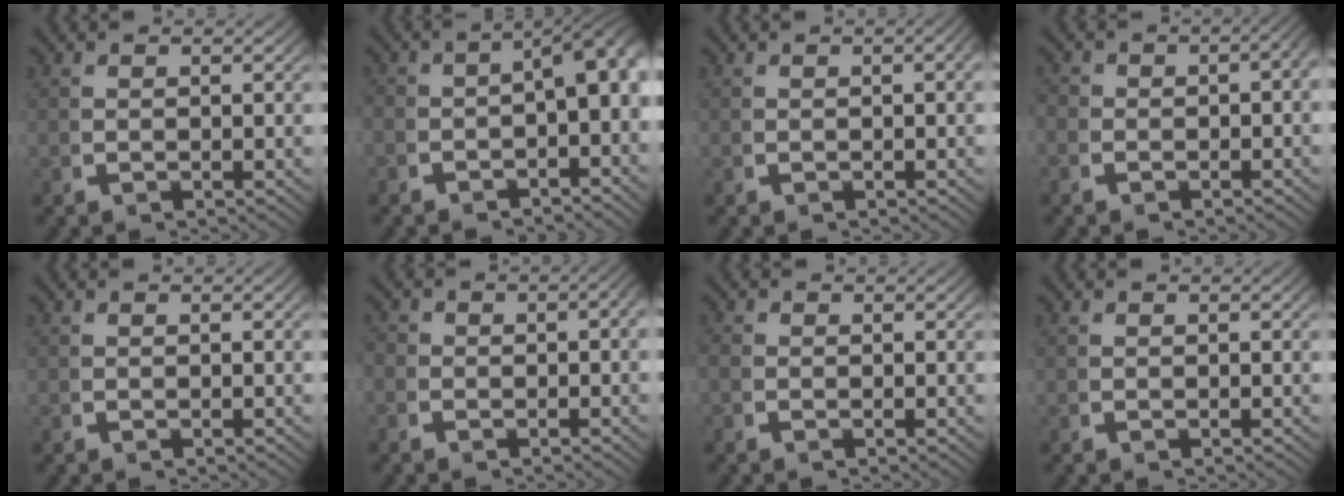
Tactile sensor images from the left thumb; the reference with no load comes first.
{"total": 5.8, "force": [-1.1, 3.1, 4.7], "torque": [-0.058, -0.011, -0.016]}
{"total": 1.0, "force": [-0.2, 0.3, 1.0], "torque": [-0.012, 0.004, -0.005]}
{"total": 3.1, "force": [-0.8, 2.1, 2.2], "torque": [-0.027, -0.001, -0.020]}
{"total": 0.0}
{"total": 2.2, "force": [-0.8, 1.6, 1.4], "torque": [-0.017, -0.003, -0.020]}
{"total": 0.6, "force": [-0.3, 0.5, 0.2], "torque": [-0.007, -0.005, -0.007]}
{"total": 0.0}